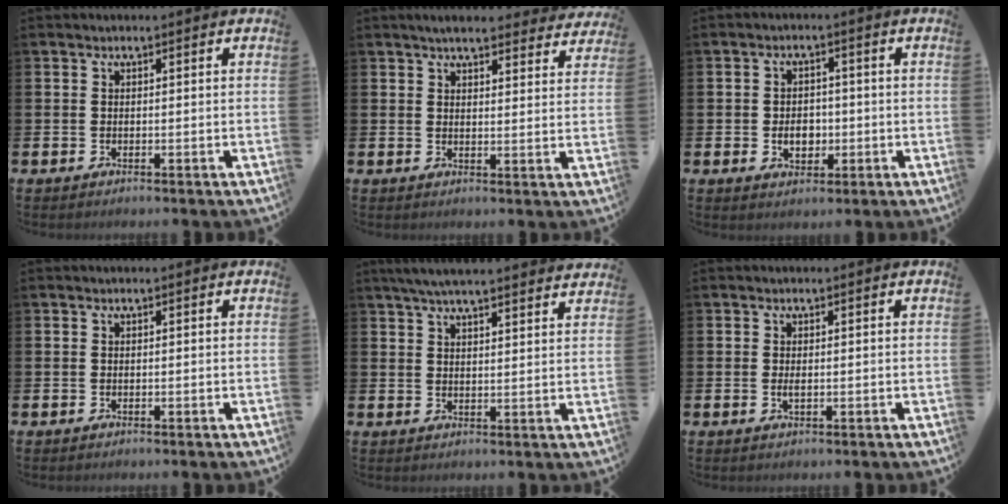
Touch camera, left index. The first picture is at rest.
{"total": 4.6, "force": [4.2, 0.9, 1.5], "torque": [-0.031, -0.017, 0.074]}
{"total": 3.6, "force": [-0.6, 2.7, 2.3], "torque": [-0.026, -0.004, -0.018]}
{"total": 0.0}
{"total": 5.4, "force": [5.1, 0.3, 1.7], "torque": [-0.045, -0.016, 0.093]}
{"total": 1.0, "force": [0.0, 0.3, 1.0], "torque": [-0.011, -0.002, -0.002]}